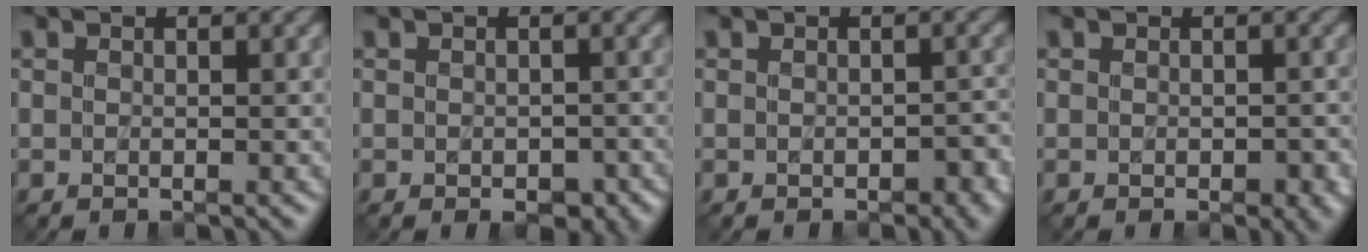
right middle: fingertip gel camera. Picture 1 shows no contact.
{"total": 2.4, "force": [-0.8, 1.4, 1.8], "torque": [-0.023, -0.011, -0.006]}
{"total": 1.7, "force": [-0.5, 1.0, 1.3], "torque": [-0.020, -0.005, -0.004]}
{"total": 1.8, "force": [-0.3, 1.0, 1.4], "torque": [-0.021, -0.006, -0.001]}